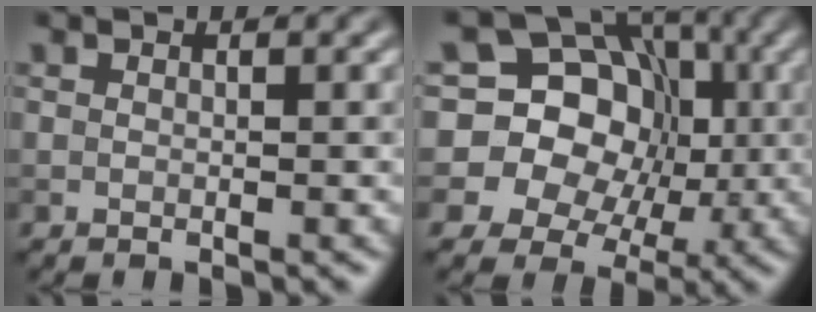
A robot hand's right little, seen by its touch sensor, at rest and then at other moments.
{"total": 14.8, "force": [1.0, 13.5, 5.9], "torque": [-0.120, 0.054, -0.015]}